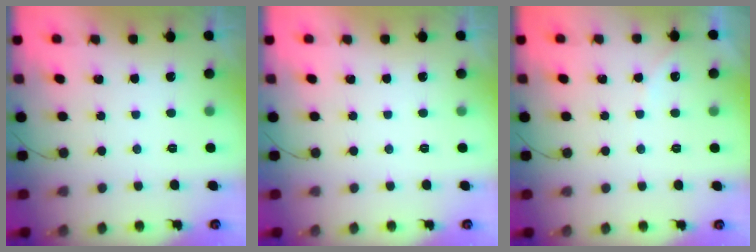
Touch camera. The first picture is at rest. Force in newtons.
{"total": 0.0}
{"total": 3.9, "press": 3.9, "slide": 0.7}